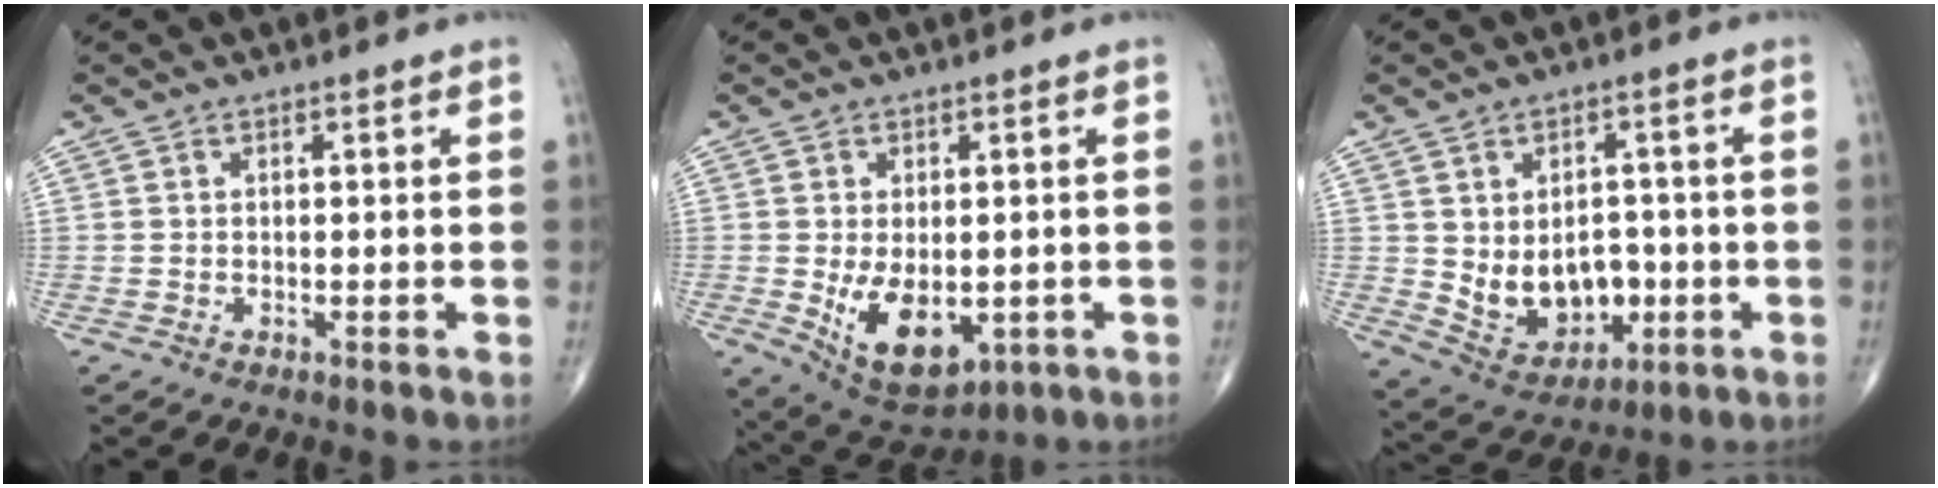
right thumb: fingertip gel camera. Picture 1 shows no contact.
{"total": 11.1, "force": [-2.1, 6.5, 8.8], "torque": [-0.124, -0.014, -0.012]}
{"total": 11.3, "force": [-1.1, 8.2, 7.6], "torque": [-0.082, 0.006, 0.007]}